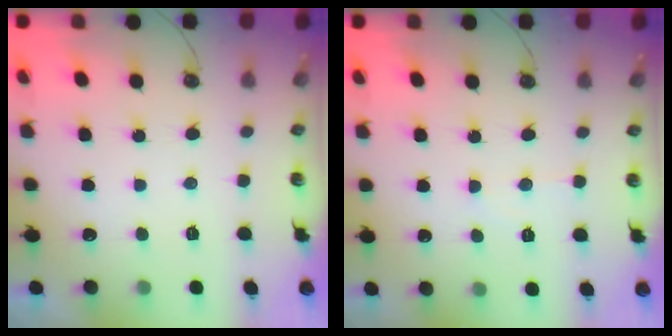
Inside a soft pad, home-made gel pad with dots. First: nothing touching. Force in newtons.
{"total": 5.2, "press": 5.2, "slide": 0.8}